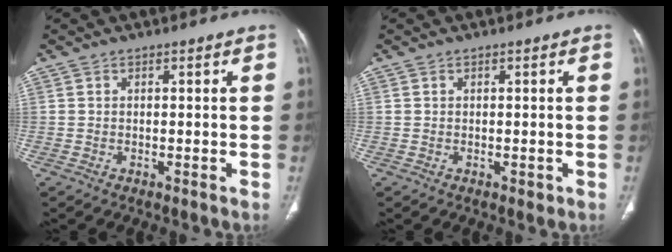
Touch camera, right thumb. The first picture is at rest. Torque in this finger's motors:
{"motor_torque": [0.26, 0.43, -0.19, 0.04, 0.03]}